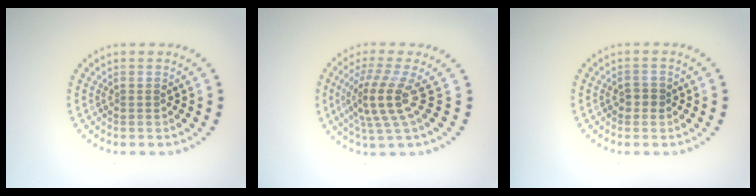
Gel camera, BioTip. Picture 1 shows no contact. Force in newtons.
{"total": 4.0, "press": 2.8, "slide": 2.8}
{"total": 1.2, "press": 1.1, "slide": 0.4}